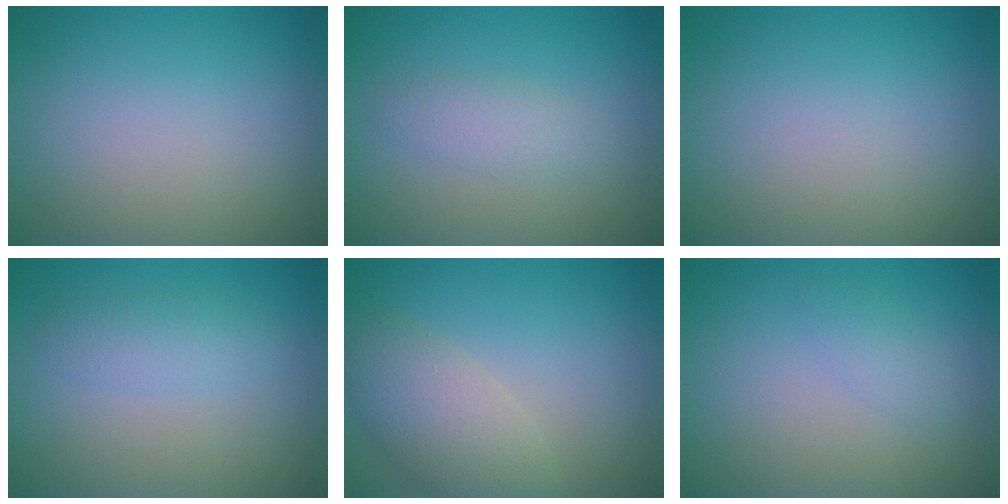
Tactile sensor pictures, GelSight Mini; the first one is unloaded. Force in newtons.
{"total": 1.8, "press": 1.8, "slide": 0.1}
{"total": 0.0}
{"total": 1.8, "press": 1.8, "slide": 0.0}
{"total": 4.2, "press": 4.2, "slide": 0.5}
{"total": 1.3, "press": 1.3, "slide": 0.0}